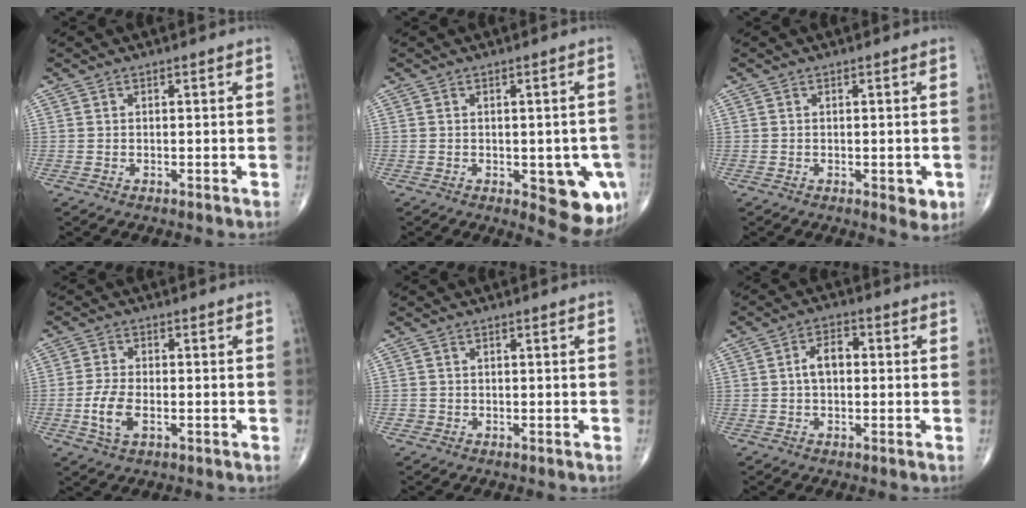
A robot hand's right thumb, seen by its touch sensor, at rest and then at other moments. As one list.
[{"total": 9.7, "force": [-3.0, 4.2, 8.2], "torque": [-0.061, -0.007, -0.029]}, {"total": 3.0, "force": [-0.9, 1.4, 2.5], "torque": [-0.018, -0.003, -0.007]}, {"total": 5.9, "force": [-1.6, 3.0, 4.8], "torque": [-0.102, 0.003, -0.030]}, {"total": 0.8, "force": [-0.3, 0.8, 0.0], "torque": [0.003, 0.004, -0.005]}, {"total": 4.8, "force": [0.1, 2.9, 3.7], "torque": [-0.063, 0.018, -0.004]}]